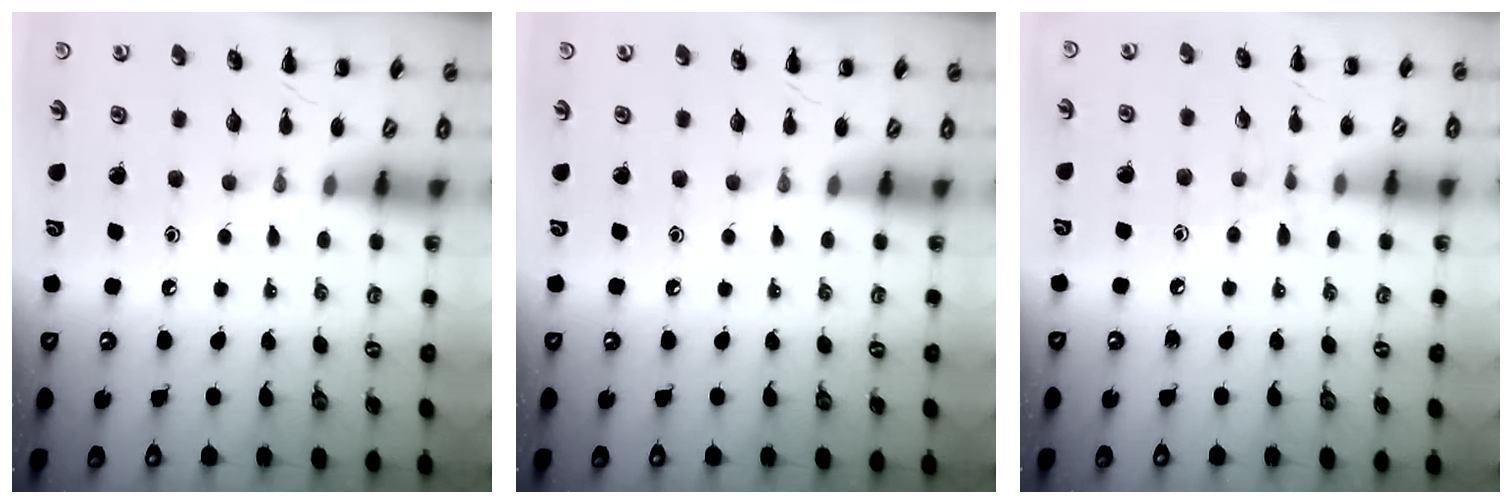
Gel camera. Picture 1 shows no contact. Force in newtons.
{"total": 0.0}
{"total": 5.2, "press": 4.8, "slide": 2.0}